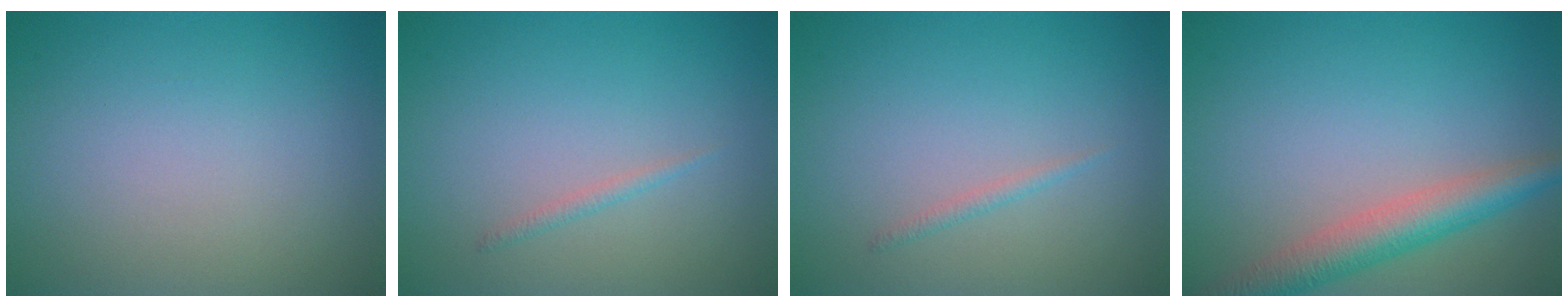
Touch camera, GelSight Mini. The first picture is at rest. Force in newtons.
{"total": 0.7, "press": 0.7, "slide": 0.1}
{"total": 0.7, "press": 0.7, "slide": 0.1}
{"total": 4.6, "press": 4.6, "slide": 0.2}